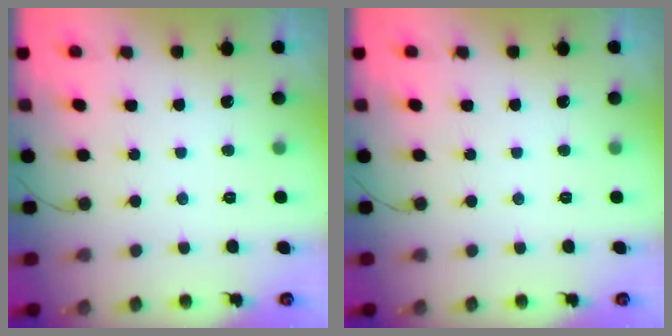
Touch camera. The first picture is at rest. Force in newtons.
{"total": 0.0}